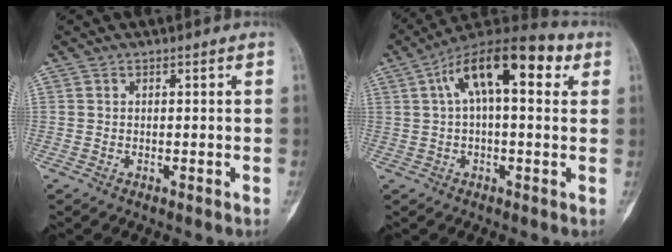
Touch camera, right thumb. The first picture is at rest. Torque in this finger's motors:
{"motor_torque": [1.17, 1.44, 1.42, 0.32, 0.08]}